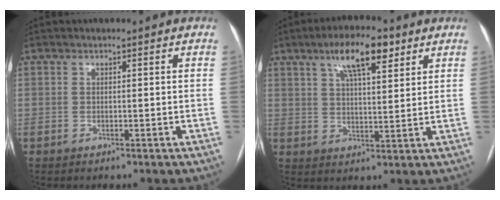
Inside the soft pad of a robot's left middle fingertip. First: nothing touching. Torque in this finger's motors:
{"motor_torque": [0.61, -0.21, 0.13, 0.15]}